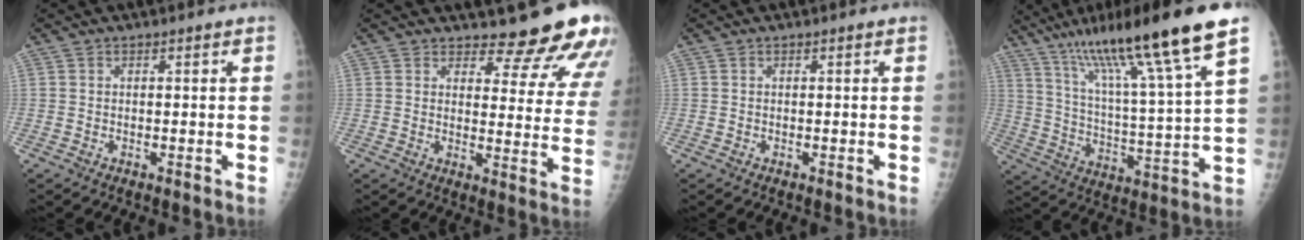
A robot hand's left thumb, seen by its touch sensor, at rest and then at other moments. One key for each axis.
{"total": 13.7, "fx": 12.6, "fy": 3.7, "fz": 3.9, "tx": -0.005, "ty": -0.113, "tz": 0.135}
{"total": 0.0}
{"total": 22.1, "fx": 14.2, "fy": 1.2, "fz": 16.8, "tx": -0.273, "ty": -0.041, "tz": 0.239}